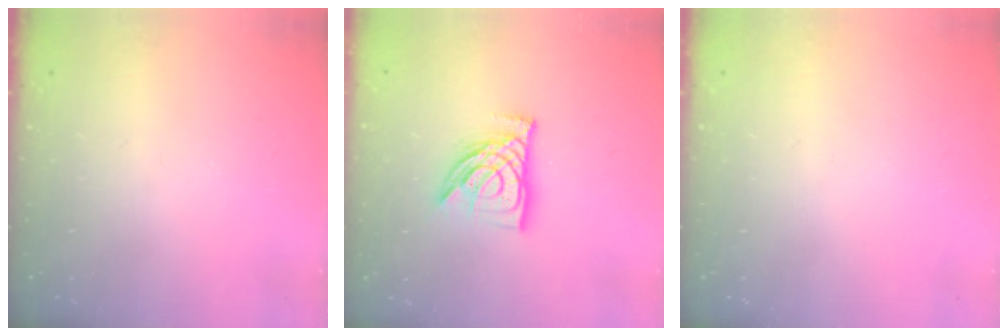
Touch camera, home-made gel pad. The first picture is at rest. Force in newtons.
{"total": 11.3, "press": 11.2, "slide": 1.0}
{"total": 0.0}